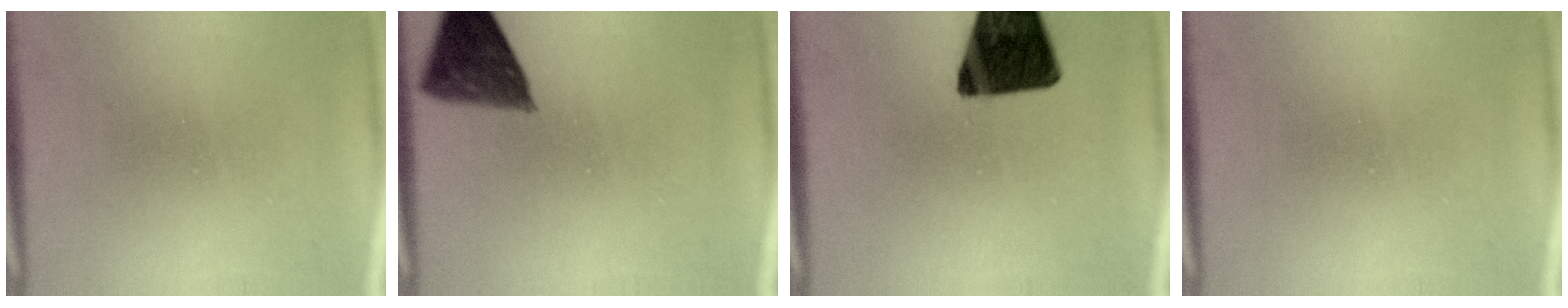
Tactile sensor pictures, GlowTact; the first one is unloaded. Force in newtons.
{"total": 7.5}
{"total": 15.6}
{"total": 0.0}